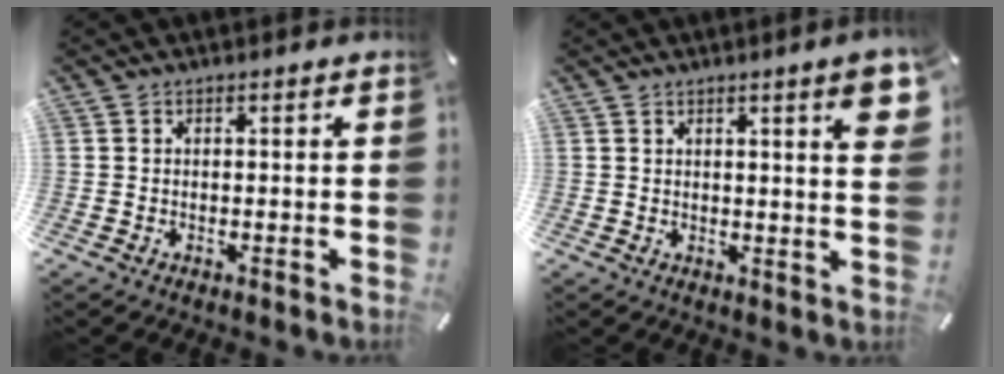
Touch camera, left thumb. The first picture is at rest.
{"total": 6.5, "force": [3.1, 0.6, 5.6], "torque": [-0.086, -0.014, 0.048]}